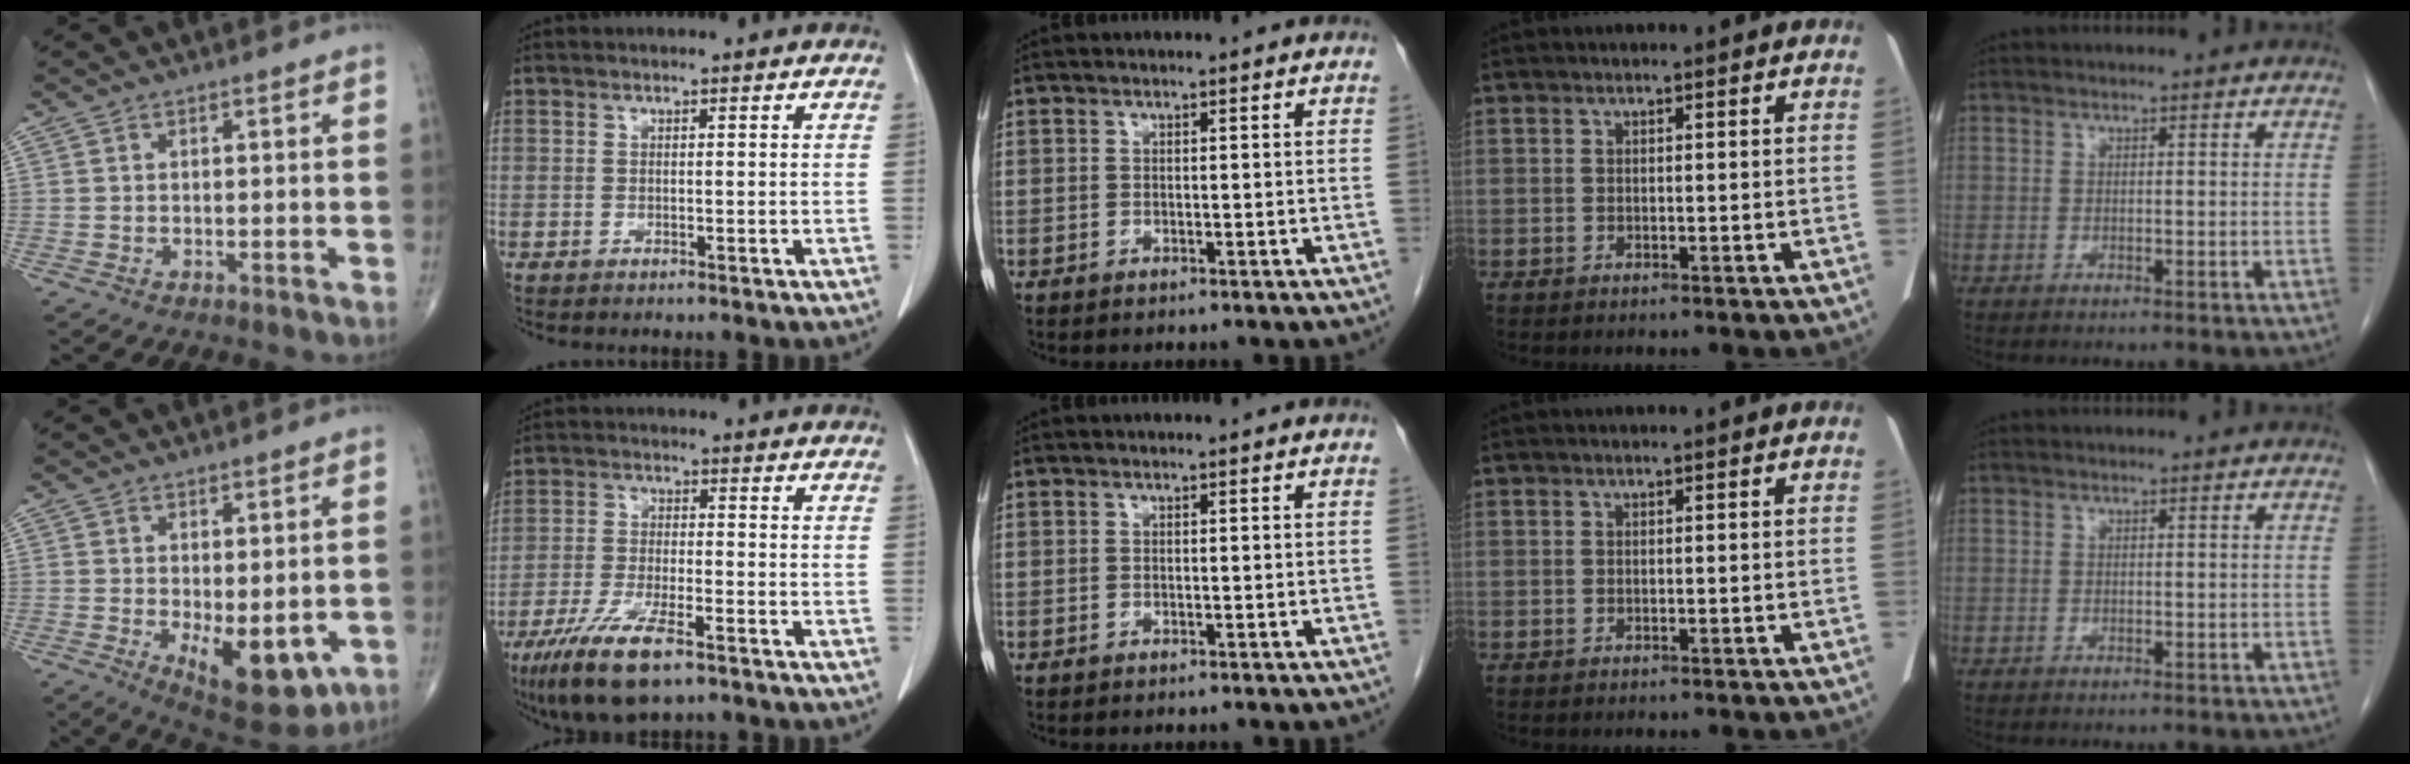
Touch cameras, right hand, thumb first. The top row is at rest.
{"thumb": {"total": 11.0, "force": [-2.5, 5.1, 9.5], "torque": [-0.111, -0.019, -0.018]}, "index": {"total": 10.4, "force": [-6.7, 2.3, 7.6], "torque": [-0.146, -0.021, -0.116]}}